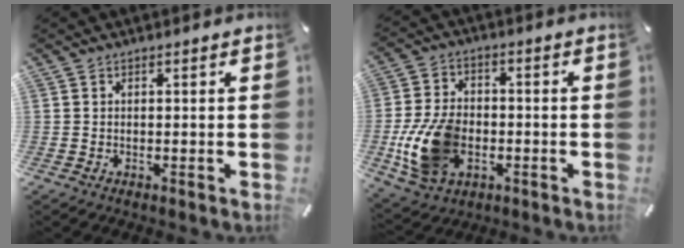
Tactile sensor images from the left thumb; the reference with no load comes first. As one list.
[{"total": 14.6, "force": [-3.5, 10.4, 9.7], "torque": [-0.203, 0.010, -0.058]}]